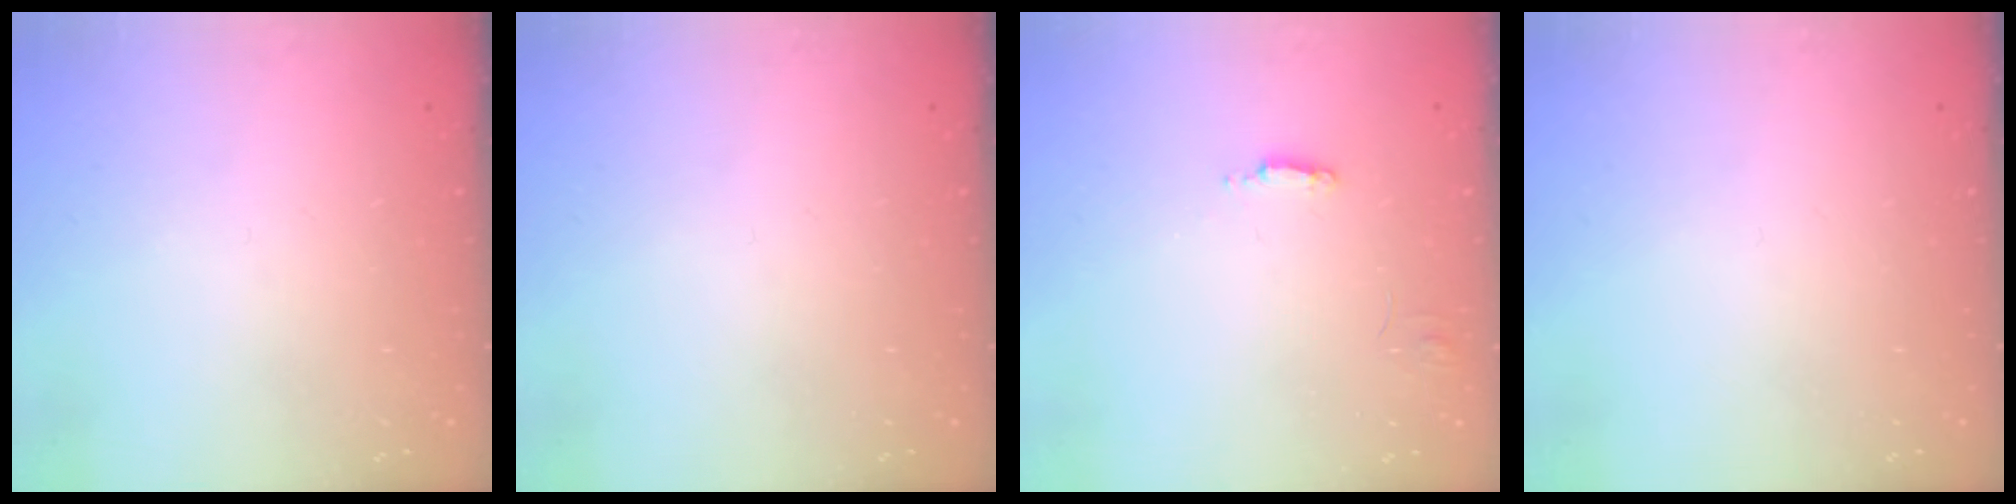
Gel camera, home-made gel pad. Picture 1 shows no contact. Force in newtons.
{"total": 0.0}
{"total": 3.8, "press": 3.8, "slide": 0.3}
{"total": 0.0}